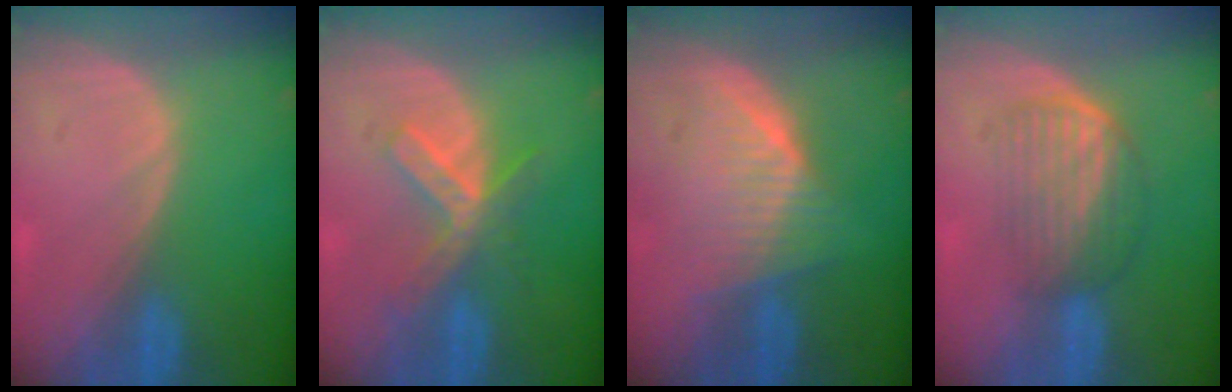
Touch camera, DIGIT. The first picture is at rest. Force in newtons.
{"total": 5.5, "press": 5.3, "slide": 1.3}
{"total": 6.3, "press": 6.1, "slide": 1.6}
{"total": 6.7, "press": 5.8, "slide": 3.2}